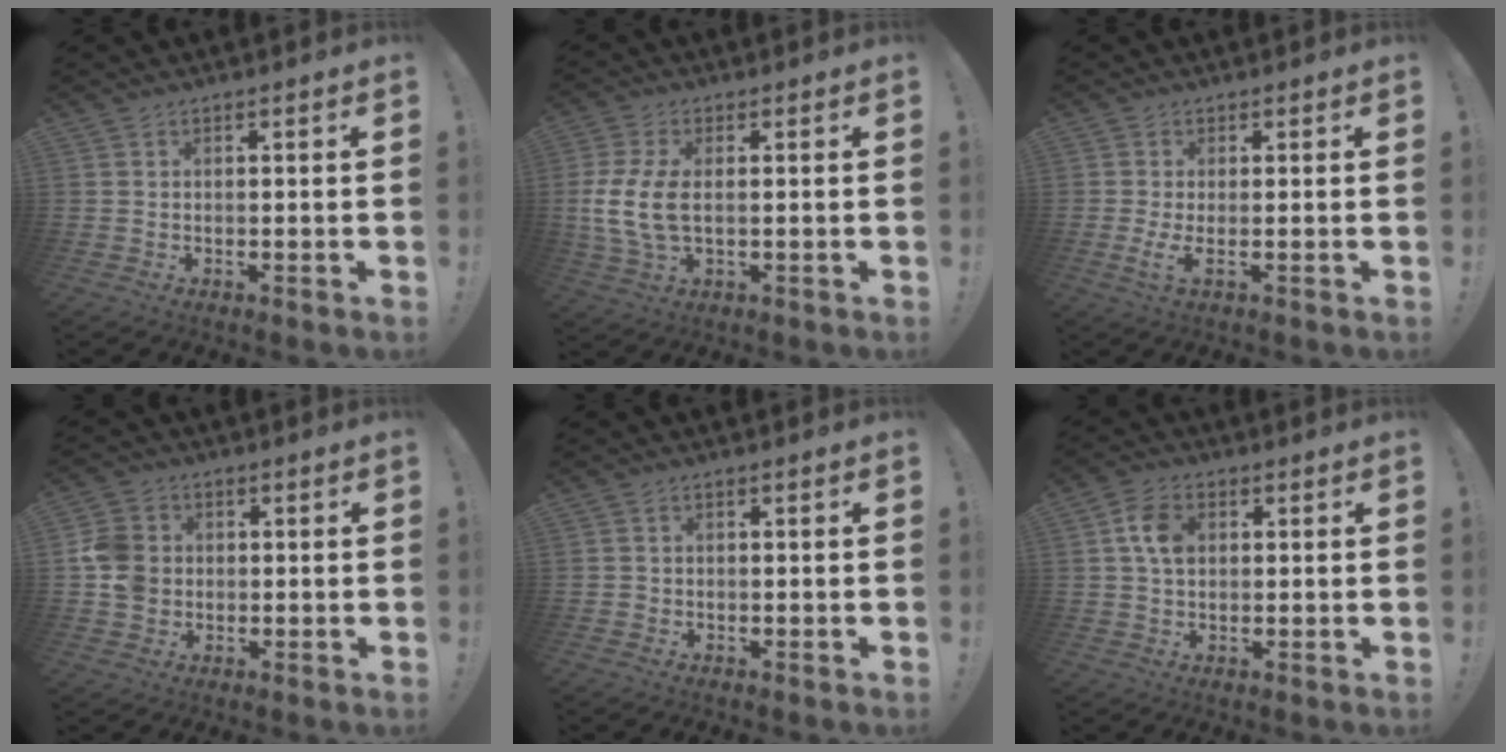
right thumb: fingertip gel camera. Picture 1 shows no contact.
{"total": 9.9, "force": [0.1, 5.0, 8.5], "torque": [-0.173, -0.012, 0.007]}
{"total": 3.2, "force": [0.3, 0.4, 3.1], "torque": [-0.044, -0.023, 0.005]}
{"total": 9.2, "force": [-0.1, 8.3, 4.0], "torque": [-0.066, 0.013, 0.001]}
{"total": 1.1, "force": [-0.5, 0.9, 0.3], "torque": [-0.006, 0.003, -0.009]}
{"total": 7.7, "force": [1.3, 5.5, 5.3], "torque": [-0.086, 0.008, 0.026]}